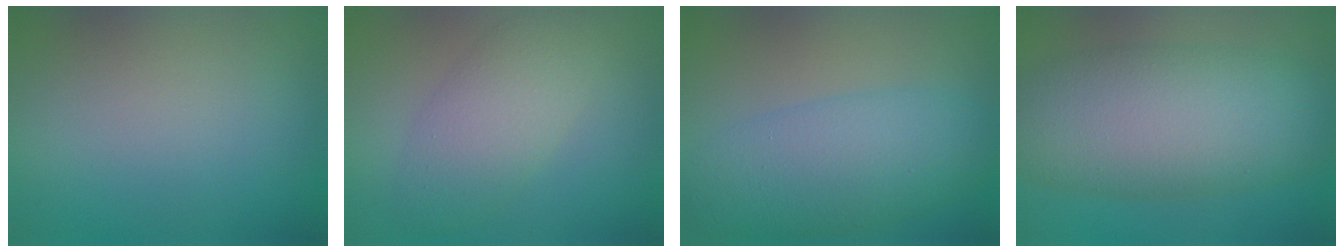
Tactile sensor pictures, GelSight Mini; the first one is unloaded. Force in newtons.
{"total": 4.6, "press": 4.6, "slide": 0.0}
{"total": 7.1, "press": 7.1, "slide": 0.1}
{"total": 10.8, "press": 10.8, "slide": 0.3}